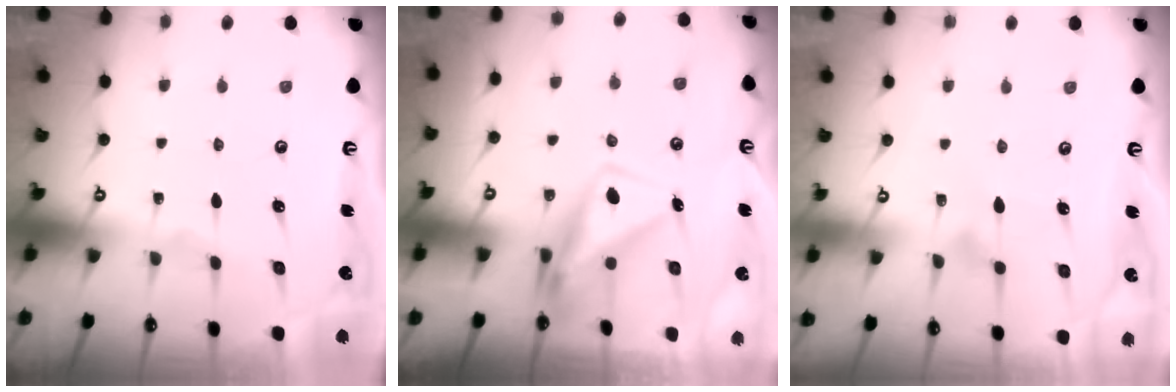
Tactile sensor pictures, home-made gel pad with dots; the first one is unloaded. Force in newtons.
{"total": 10.9, "press": 10.8, "slide": 1.6}
{"total": 6.3, "press": 6.3, "slide": 0.3}